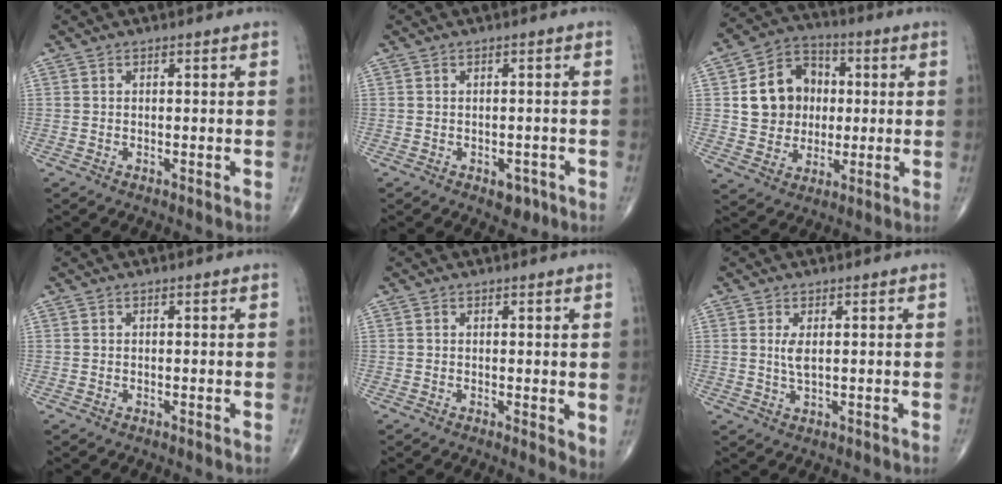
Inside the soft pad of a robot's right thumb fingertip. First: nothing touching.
{"total": 3.0, "force": [-1.5, 1.9, 1.7], "torque": [-0.002, 0.003, -0.016]}
{"total": 13.2, "force": [1.4, 11.3, 6.7], "torque": [-0.073, 0.016, 0.024]}
{"total": 0.0}
{"total": 2.8, "force": [0.3, 1.1, 2.6], "torque": [-0.033, -0.011, 0.003]}
{"total": 2.4, "force": [0.6, 0.8, 2.2], "torque": [-0.049, -0.005, 0.016]}